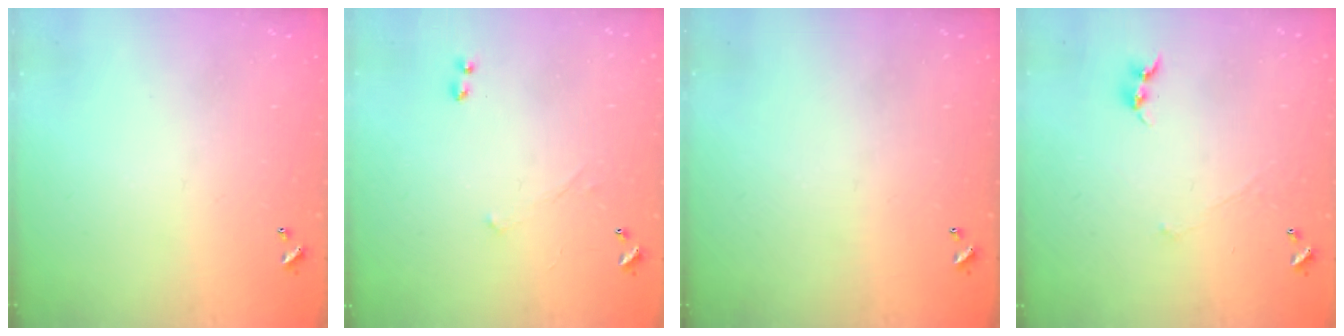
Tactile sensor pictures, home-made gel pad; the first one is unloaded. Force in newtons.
{"total": 1.7, "press": 1.7, "slide": 0.4}
{"total": 0.0}
{"total": 1.0, "press": 0.8, "slide": 0.6}